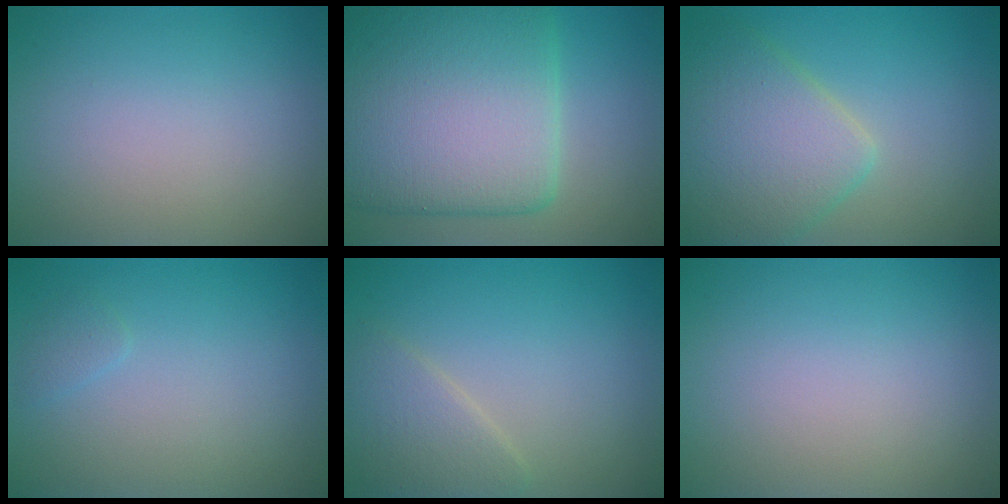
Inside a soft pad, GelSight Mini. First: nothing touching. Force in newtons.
{"total": 13.1, "press": 13.1, "slide": 0.4}
{"total": 6.3, "press": 6.3, "slide": 0.3}
{"total": 0.8, "press": 0.8, "slide": 0.1}
{"total": 2.8, "press": 2.8, "slide": 0.3}
{"total": 0.0}